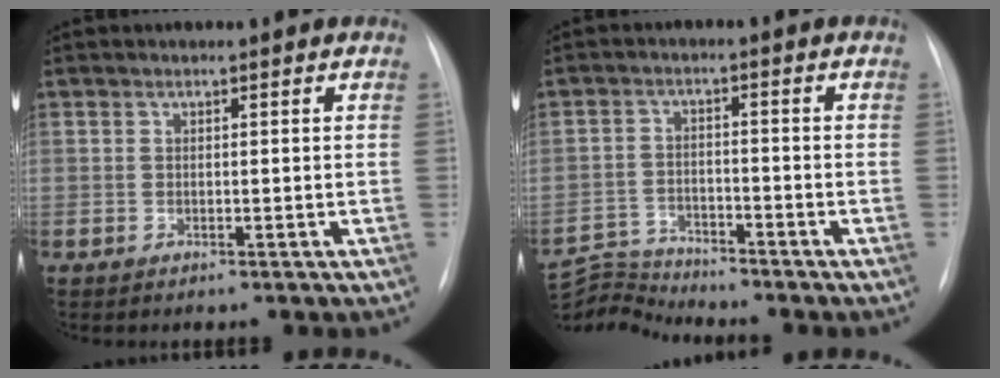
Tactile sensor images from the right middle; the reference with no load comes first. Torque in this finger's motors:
{"motor_torque": [-0.33, -0.19, -0.20, -0.06]}